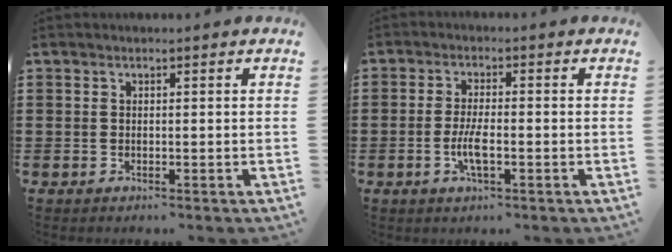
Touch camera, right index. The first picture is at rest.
{"total": 4.1, "force": [-1.3, 1.0, 3.8], "torque": [-0.085, -0.006, -0.029]}